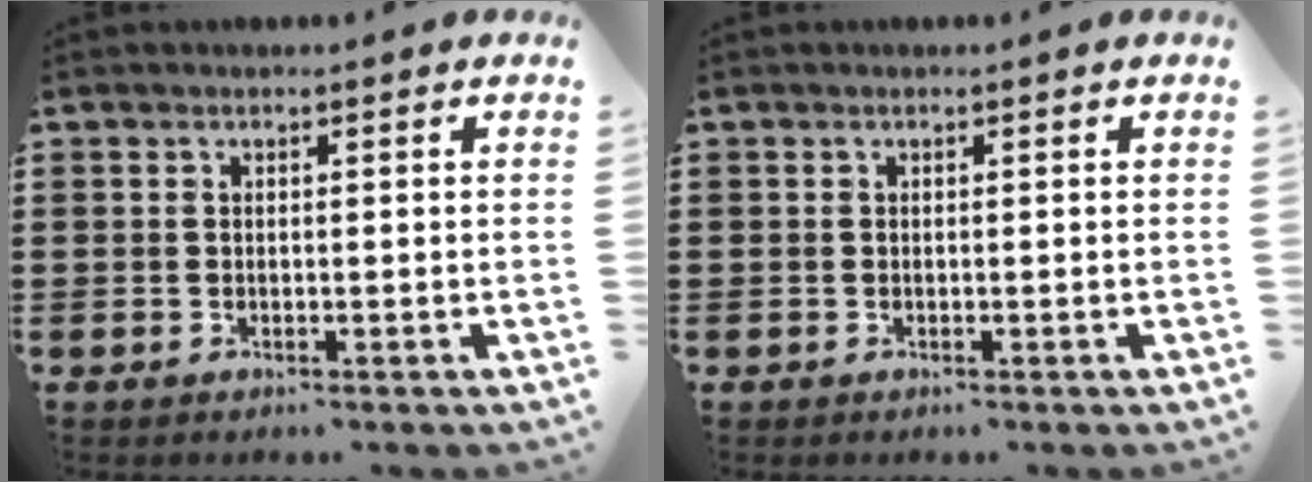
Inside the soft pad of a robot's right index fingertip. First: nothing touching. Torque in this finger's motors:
{"motor_torque": [-0.57, 1.38, 0.00, 0.00]}